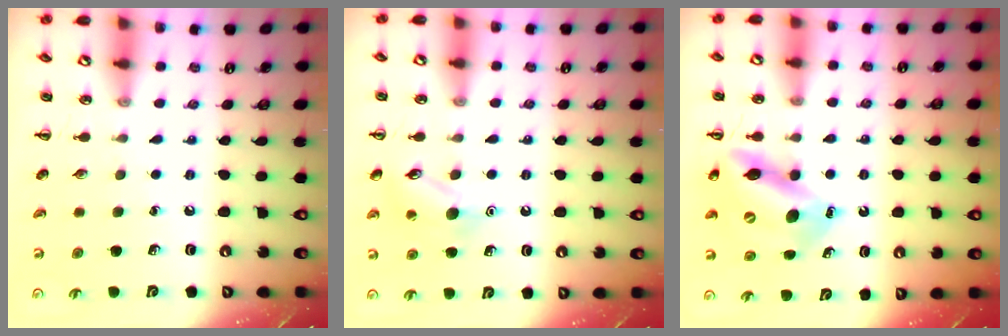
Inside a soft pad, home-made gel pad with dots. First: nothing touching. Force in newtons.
{"total": 10.1, "press": 10.0, "slide": 1.3}
{"total": 12.7, "press": 12.2, "slide": 3.4}